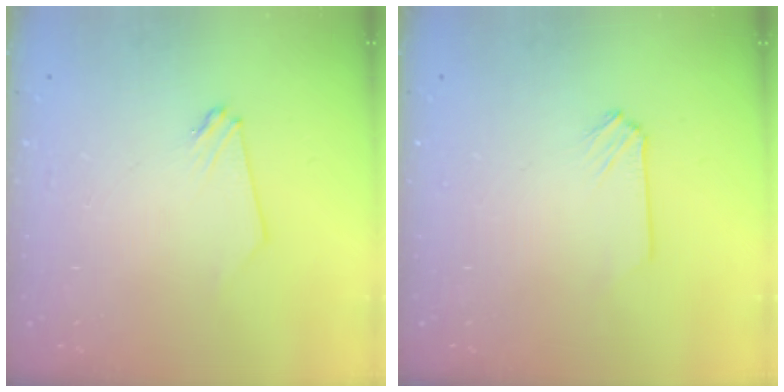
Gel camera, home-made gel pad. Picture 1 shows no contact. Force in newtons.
{"total": 0.0}